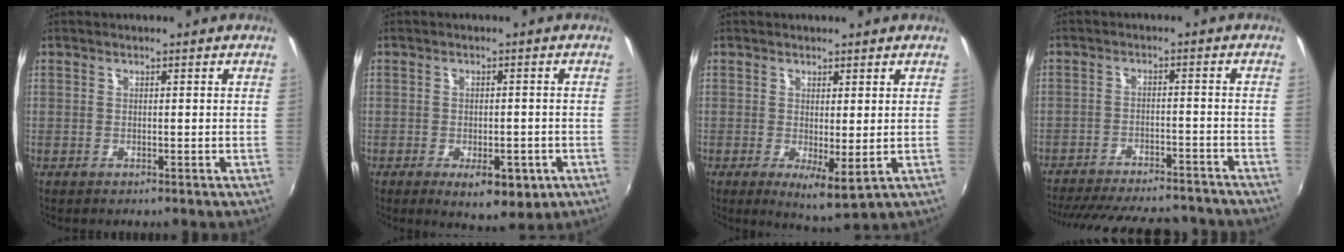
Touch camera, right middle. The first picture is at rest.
{"total": 7.7, "force": [-3.7, 3.4, 5.9], "torque": [-0.099, -0.015, -0.045]}
{"total": 4.9, "force": [-0.2, 1.5, 4.6], "torque": [-0.070, -0.011, 0.006]}
{"total": 23.2, "force": [-20.2, 6.1, 9.4], "torque": [-0.194, -0.006, -0.266]}